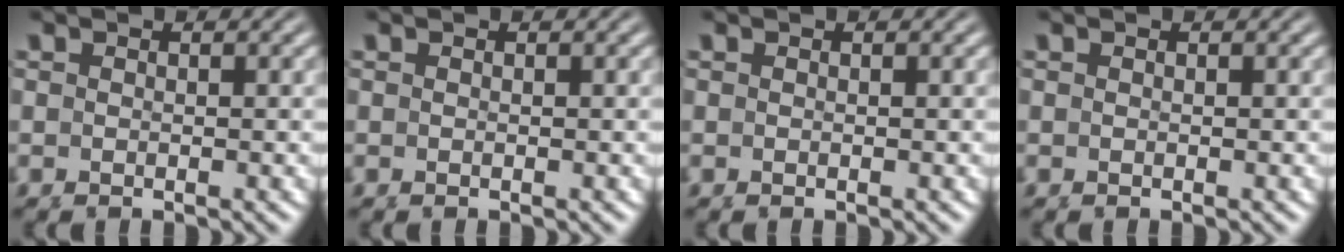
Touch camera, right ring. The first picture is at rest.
{"total": 1.5, "force": [-0.3, -1.4, -0.5], "torque": [0.016, -0.011, 0.006]}
{"total": 0.0}
{"total": 0.0}